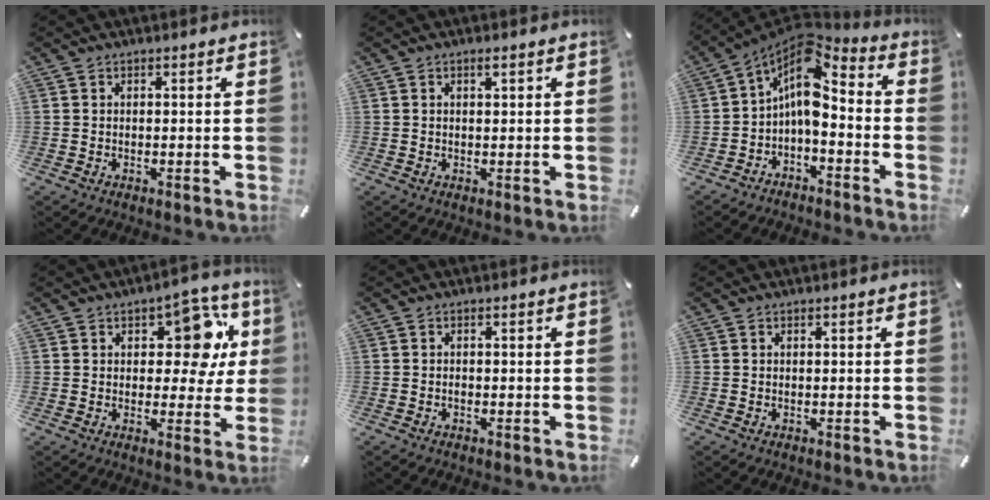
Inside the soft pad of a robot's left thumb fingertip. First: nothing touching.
{"total": 1.3, "force": [0.6, 0.4, 1.0], "torque": [-0.022, 0.001, 0.010]}
{"total": 11.3, "force": [0.2, 6.6, 9.2], "torque": [-0.178, -0.018, -0.004]}
{"total": 12.7, "force": [4.3, 7.4, 9.4], "torque": [-0.107, -0.023, 0.069]}
{"total": 0.9, "force": [-0.4, 0.5, 0.6], "torque": [-0.013, -0.001, -0.007]}
{"total": 0.0}